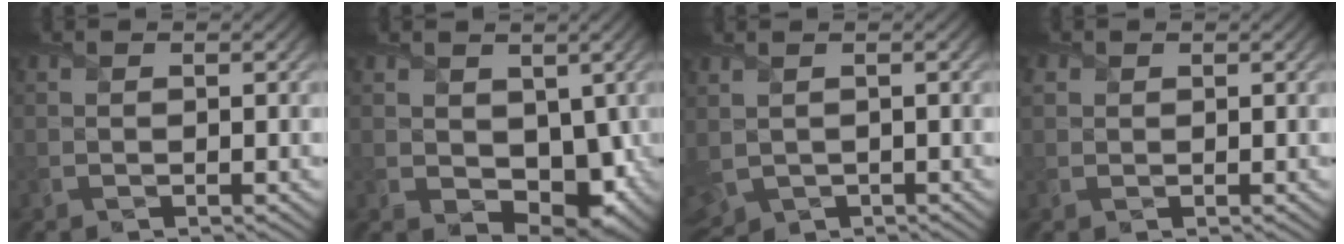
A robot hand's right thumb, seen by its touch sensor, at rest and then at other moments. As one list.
[{"total": 6.1, "force": [0.6, 4.5, 4.0], "torque": [-0.088, -0.026, 0.020]}, {"total": 4.3, "force": [-0.2, 2.8, 3.2], "torque": [-0.100, -0.013, 0.006]}, {"total": 1.1, "force": [0.7, 0.9, 0.2], "torque": [-0.007, 0.003, 0.014]}]